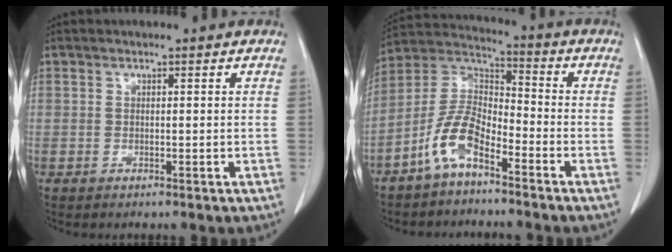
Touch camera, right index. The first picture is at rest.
{"total": 8.9, "force": [-5.3, 3.3, 6.2], "torque": [-0.143, 0.016, -0.110]}